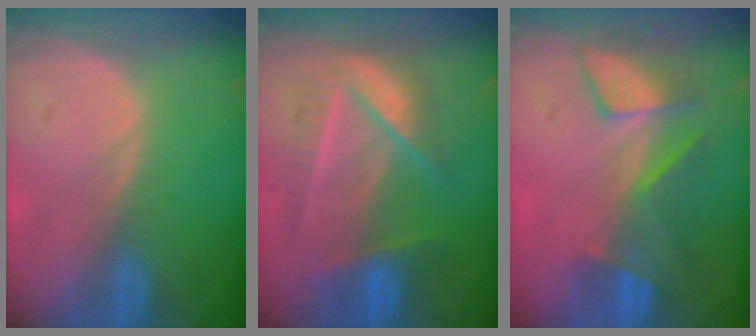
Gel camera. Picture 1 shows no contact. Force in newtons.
{"total": 7.8, "press": 7.6, "slide": 1.8}
{"total": 8.5, "press": 7.3, "slide": 4.3}